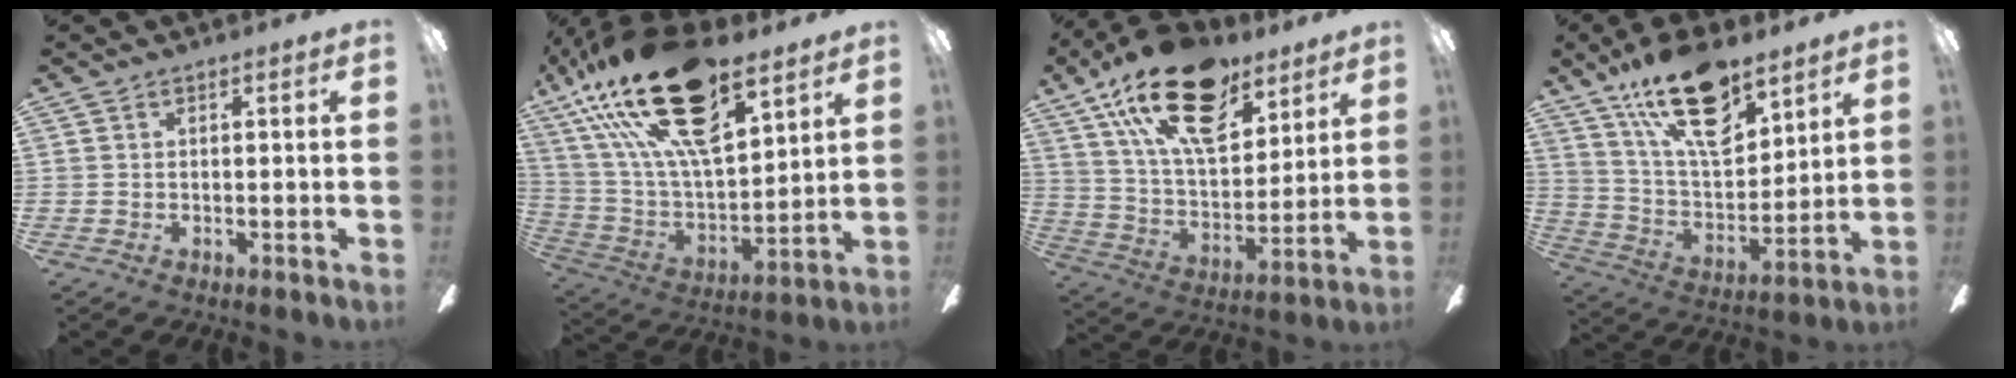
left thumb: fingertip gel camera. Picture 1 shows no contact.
{"total": 28.9, "force": [18.5, 11.8, 18.7], "torque": [-0.360, -0.099, 0.319]}
{"total": 23.4, "force": [14.2, 11.6, 14.4], "torque": [-0.254, -0.070, 0.252]}
{"total": 21.6, "force": [14.1, 9.4, 13.4], "torque": [-0.238, -0.073, 0.244]}